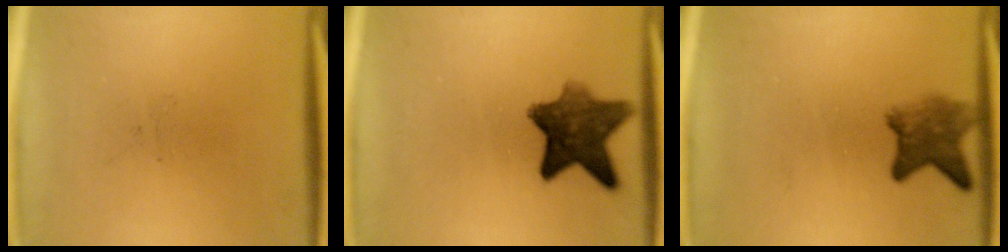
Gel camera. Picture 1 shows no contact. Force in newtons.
{"total": 9.2}
{"total": 5.0}